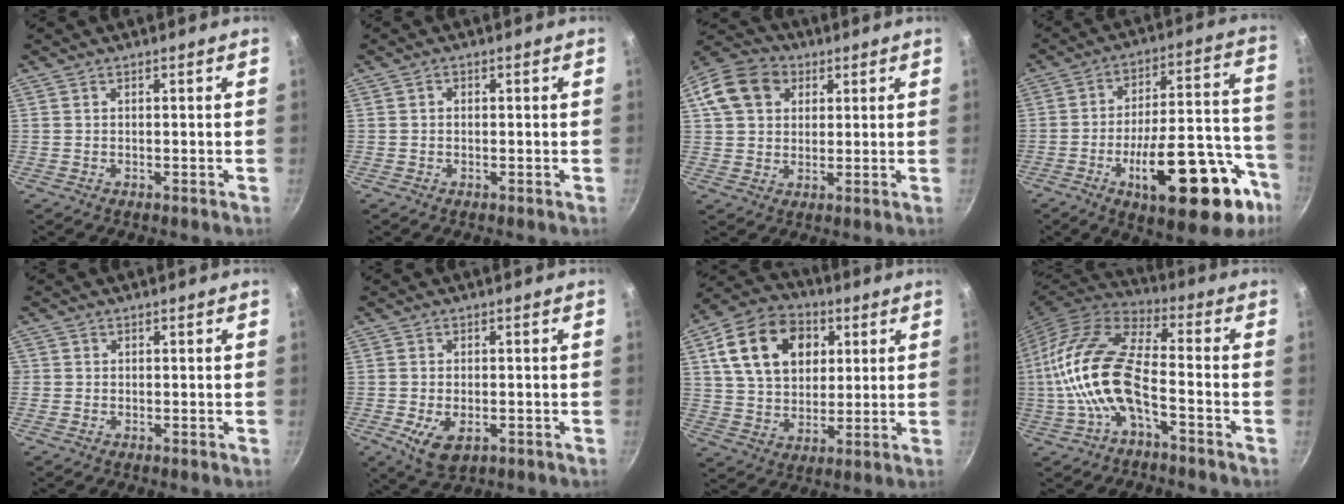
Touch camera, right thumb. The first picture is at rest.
{"total": 0.8, "force": [0.0, 0.7, 0.3], "torque": [-0.005, 0.004, -0.001]}
{"total": 12.0, "force": [3.9, 9.5, 6.1], "torque": [-0.093, 0.016, 0.055]}
{"total": 24.9, "force": [-11.3, 9.9, 19.8], "torque": [-0.243, 0.062, -0.158]}
{"total": 1.0, "force": [-0.1, 1.0, 0.1], "torque": [0.003, 0.003, -0.005]}
{"total": 6.6, "force": [-2.1, 3.7, 5.0], "torque": [-0.085, -0.008, -0.029]}
{"total": 17.8, "force": [5.5, 13.0, 10.9], "torque": [-0.164, 0.003, 0.087]}
{"total": 16.2, "force": [-4.0, 6.9, 14.1], "torque": [-0.280, 0.036, -0.090]}